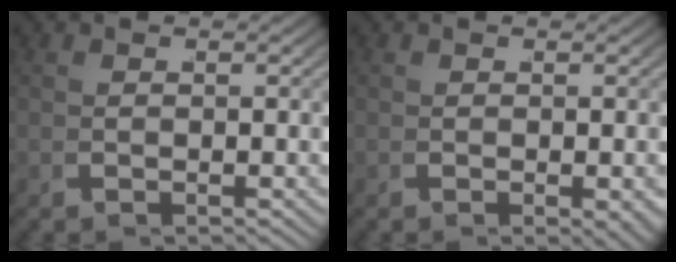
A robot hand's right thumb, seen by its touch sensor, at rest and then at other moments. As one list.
[{"total": 1.5, "force": [-0.4, 0.6, 1.3], "torque": [-0.016, -0.005, -0.003]}]